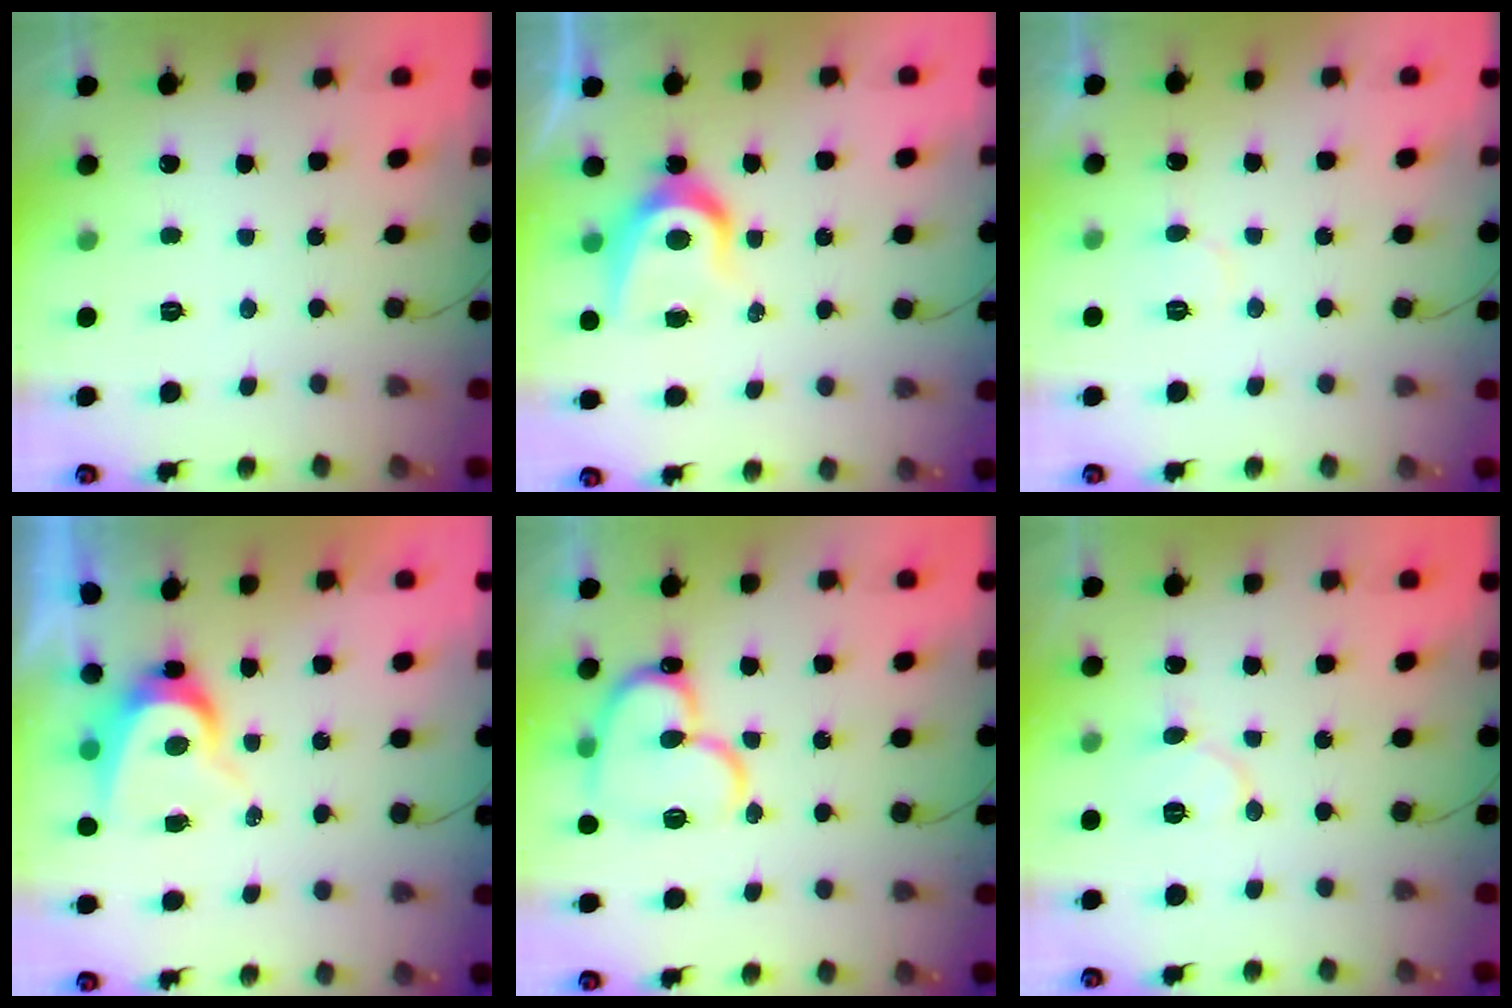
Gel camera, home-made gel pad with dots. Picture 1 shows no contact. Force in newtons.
{"total": 8.4, "press": 8.4, "slide": 0.7}
{"total": 3.8, "press": 3.8, "slide": 0.3}
{"total": 7.1, "press": 7.1, "slide": 0.1}
{"total": 16.7, "press": 16.6, "slide": 2.0}
{"total": 6.5, "press": 6.5, "slide": 0.7}